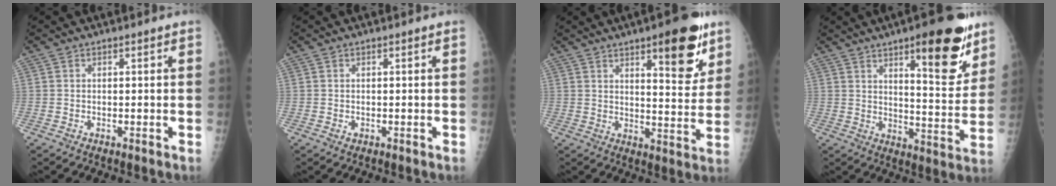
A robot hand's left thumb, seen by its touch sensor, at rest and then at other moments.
{"total": 0.9, "force": [-0.1, 0.7, 0.5], "torque": [-0.004, 0.000, 0.000]}
{"total": 13.5, "force": [7.7, 4.2, 10.3], "torque": [-0.108, -0.043, 0.106]}
{"total": 16.7, "force": [9.7, 5.0, 12.7], "torque": [-0.138, -0.057, 0.140]}